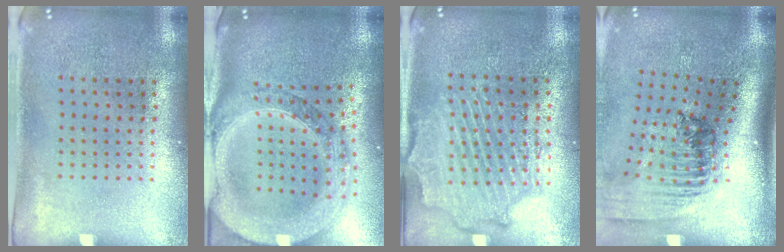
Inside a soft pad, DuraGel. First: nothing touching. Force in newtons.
{"total": 3.6, "press": 2.9, "slide": 2.1}
{"total": 2.1, "press": 2.0, "slide": 0.4}
{"total": 2.2, "press": 1.6, "slide": 1.6}